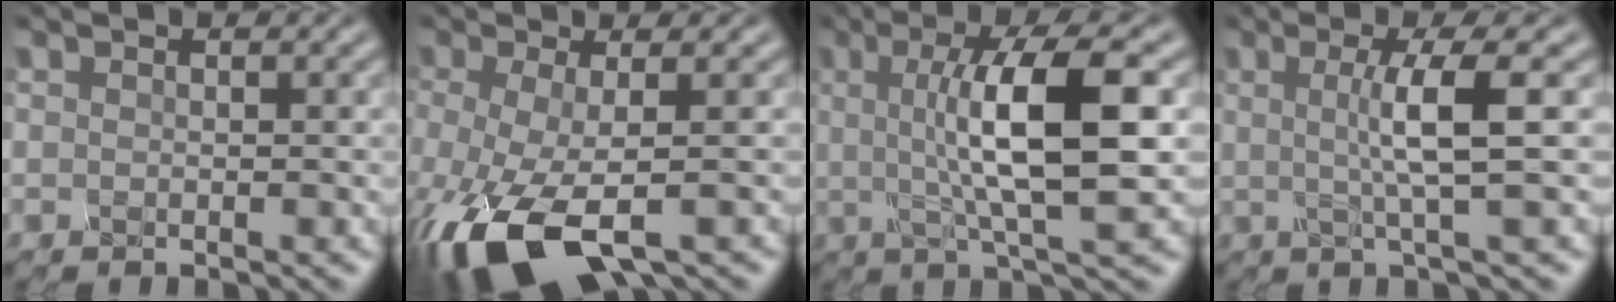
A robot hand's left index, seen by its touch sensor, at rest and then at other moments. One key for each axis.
{"total": 9.2, "fx": -5.1, "fy": 3.1, "fz": 7.0, "tx": -0.185, "ty": -0.029, "tz": -0.066}
{"total": 8.0, "fx": 0.9, "fy": 1.4, "fz": 7.8, "tx": -0.125, "ty": 0.006, "tz": 0.035}
{"total": 3.6, "fx": 0.4, "fy": -0.2, "fz": 3.6, "tx": -0.074, "ty": 0.007, "tz": 0.025}